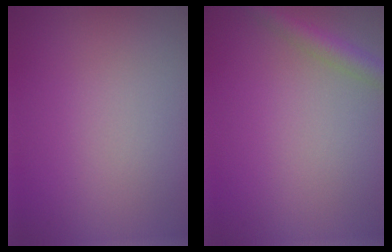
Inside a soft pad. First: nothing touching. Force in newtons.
{"total": 2.4, "press": 2.4, "slide": 0.2}